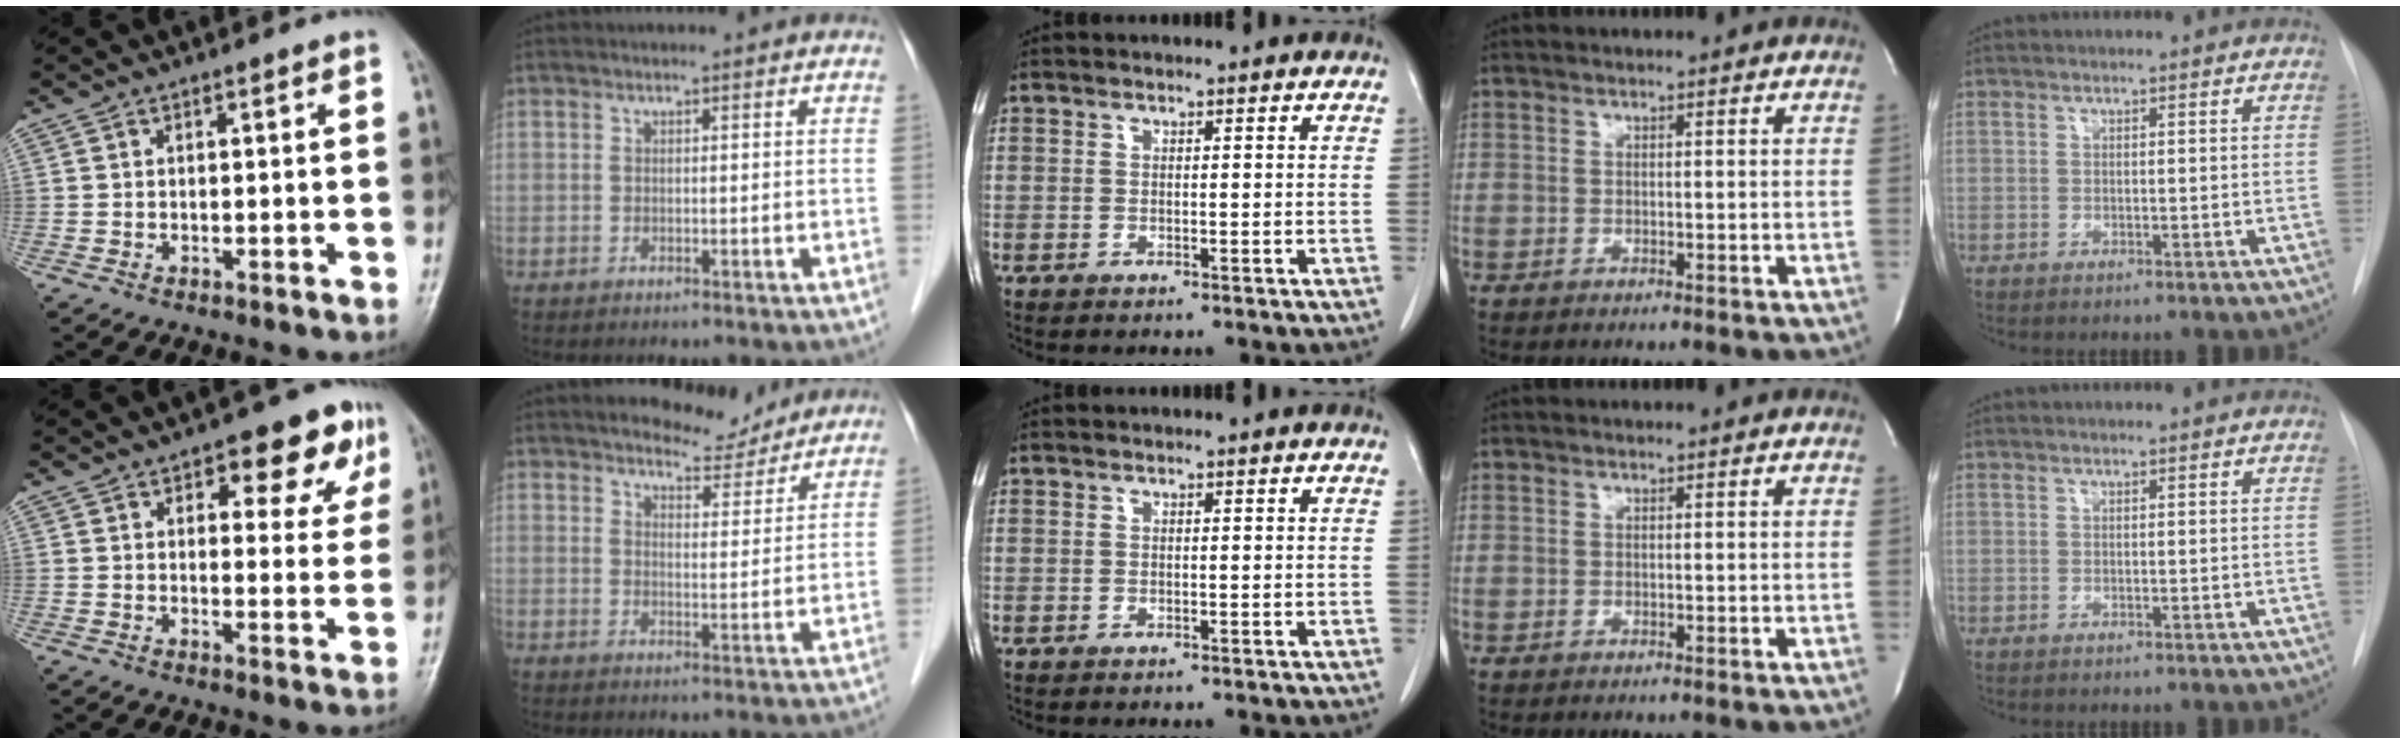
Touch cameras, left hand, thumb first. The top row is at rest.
{"thumb": {"total": 10.9, "force": [5.9, 5.1, 7.7], "torque": [-0.047, -0.019, 0.068]}, "index": {"total": 5.8, "force": [5.5, 1.5, 0.7], "torque": [-0.011, -0.009, 0.078]}}